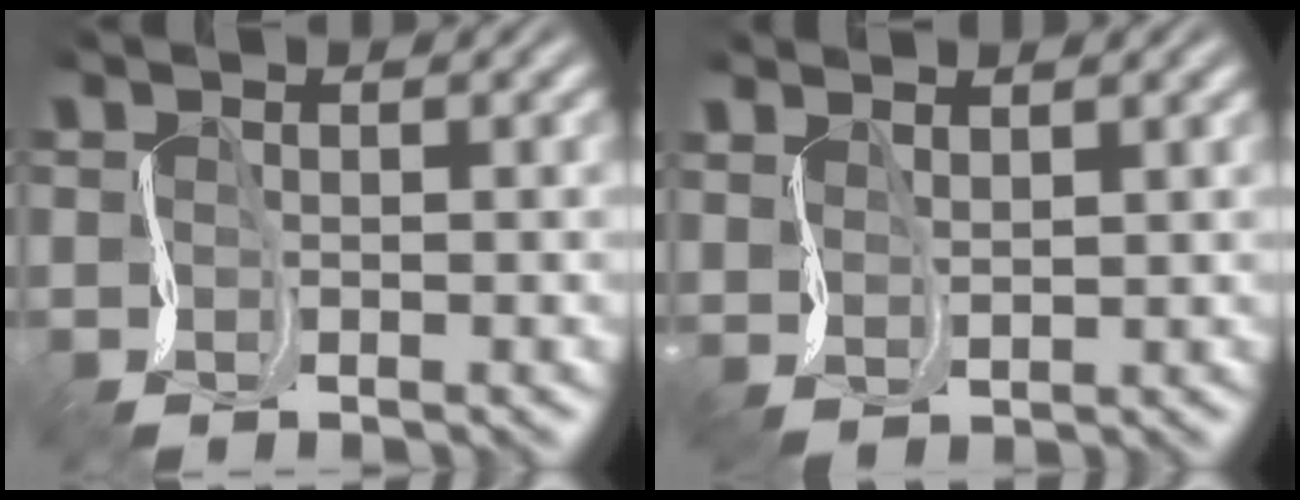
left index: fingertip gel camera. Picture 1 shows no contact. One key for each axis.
{"total": 2.0, "fx": 1.9, "fy": 0.5, "fz": -0.1, "tx": -0.006, "ty": 0.002, "tz": 0.044}